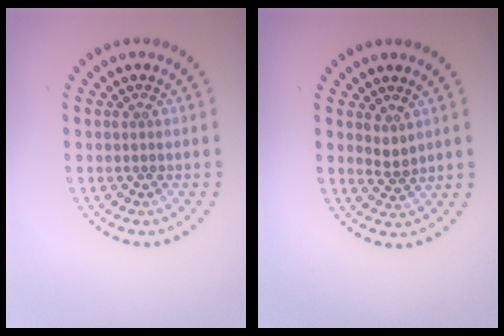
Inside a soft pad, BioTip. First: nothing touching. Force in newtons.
{"total": 1.2, "press": 1.0, "slide": 0.7}